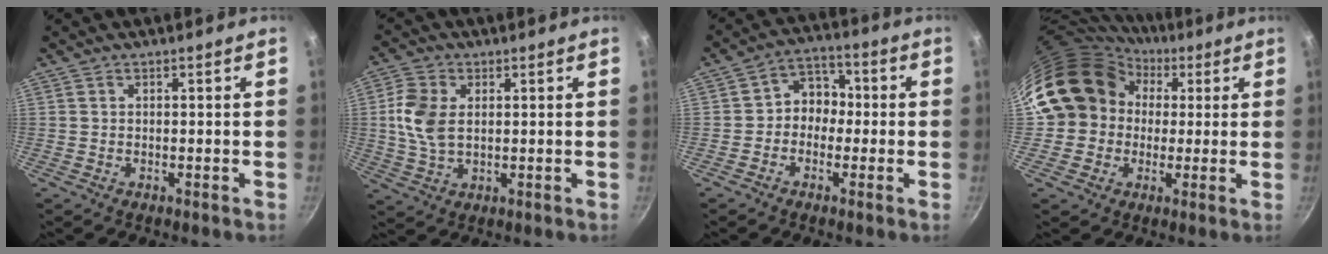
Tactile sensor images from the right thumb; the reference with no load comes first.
{"total": 7.9, "force": [1.1, 5.0, 6.0], "torque": [-0.125, 0.004, 0.019]}
{"total": 6.1, "force": [-0.9, 5.2, 3.2], "torque": [-0.007, 0.026, -0.033]}
{"total": 15.6, "force": [2.2, 13.8, 6.8], "torque": [-0.090, 0.040, 0.027]}